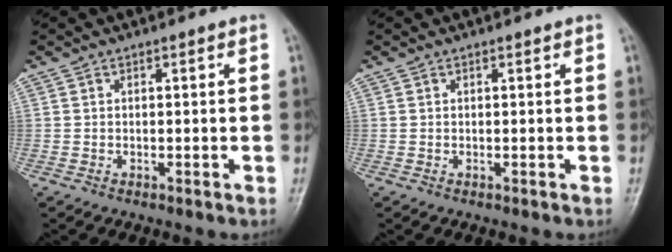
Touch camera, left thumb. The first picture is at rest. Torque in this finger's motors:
{"motor_torque": [0.00, 0.00, -0.10, -0.10, 0.00]}